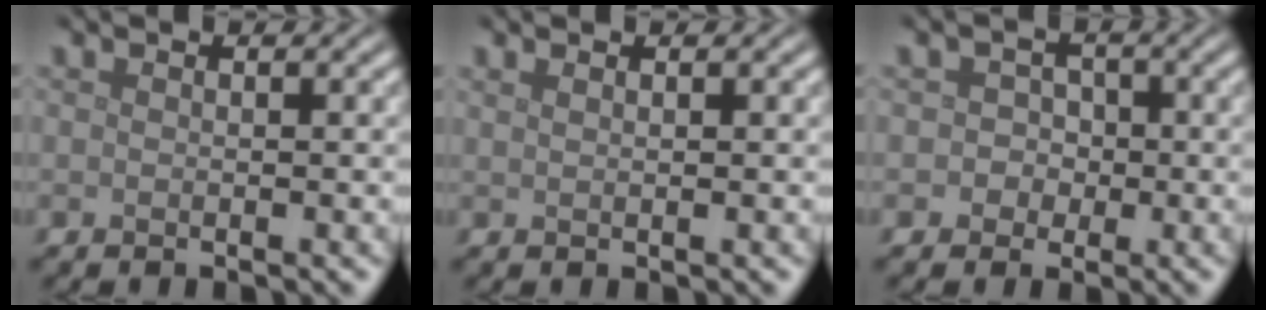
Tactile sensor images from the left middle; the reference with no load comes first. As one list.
[{"total": 0.8, "force": [0.6, 0.3, 0.5], "torque": [-0.008, 0.000, 0.008]}, {"total": 2.0, "force": [-0.3, 2.0, 0.5], "torque": [0.018, 0.005, -0.018]}]